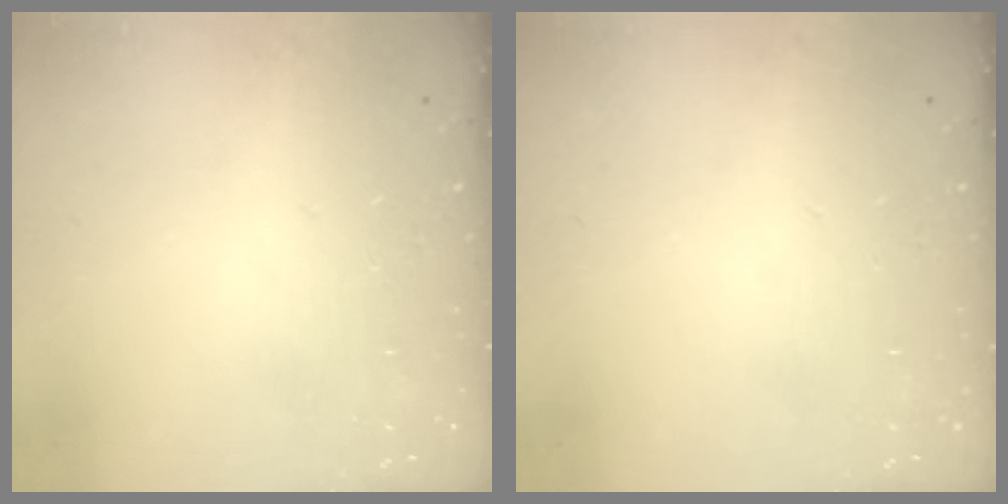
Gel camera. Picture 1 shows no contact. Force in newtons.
{"total": 0.0}